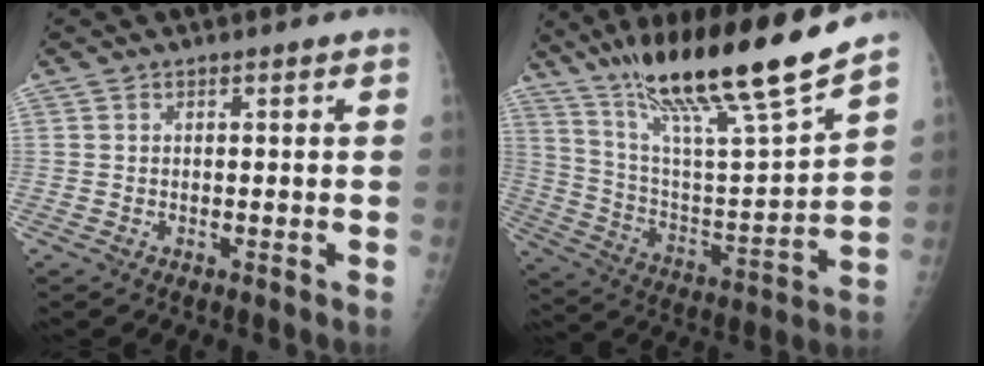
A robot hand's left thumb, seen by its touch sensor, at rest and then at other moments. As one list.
[{"total": 24.3, "force": [17.8, 2.1, 16.4], "torque": [-0.259, -0.065, 0.315]}]